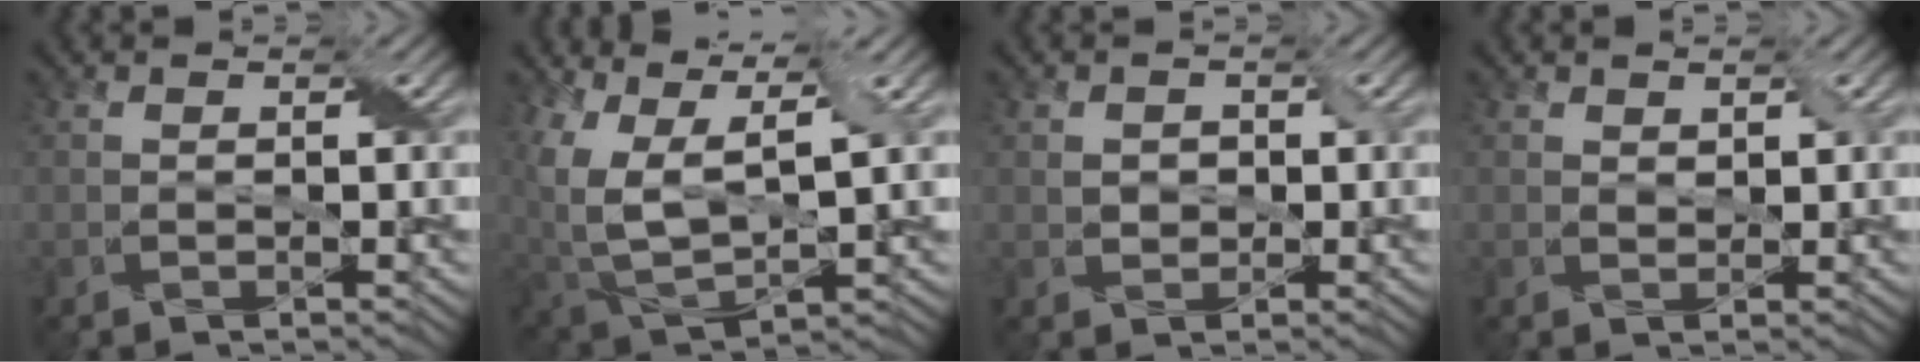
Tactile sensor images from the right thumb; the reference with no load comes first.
{"total": 12.6, "force": [3.9, 6.8, 9.9], "torque": [-0.230, -0.019, 0.088]}
{"total": 1.7, "force": [0.1, 1.6, 0.6], "torque": [-0.011, -0.005, 0.005]}
{"total": 1.1, "force": [0.8, 0.7, 0.3], "torque": [-0.006, -0.005, 0.020]}